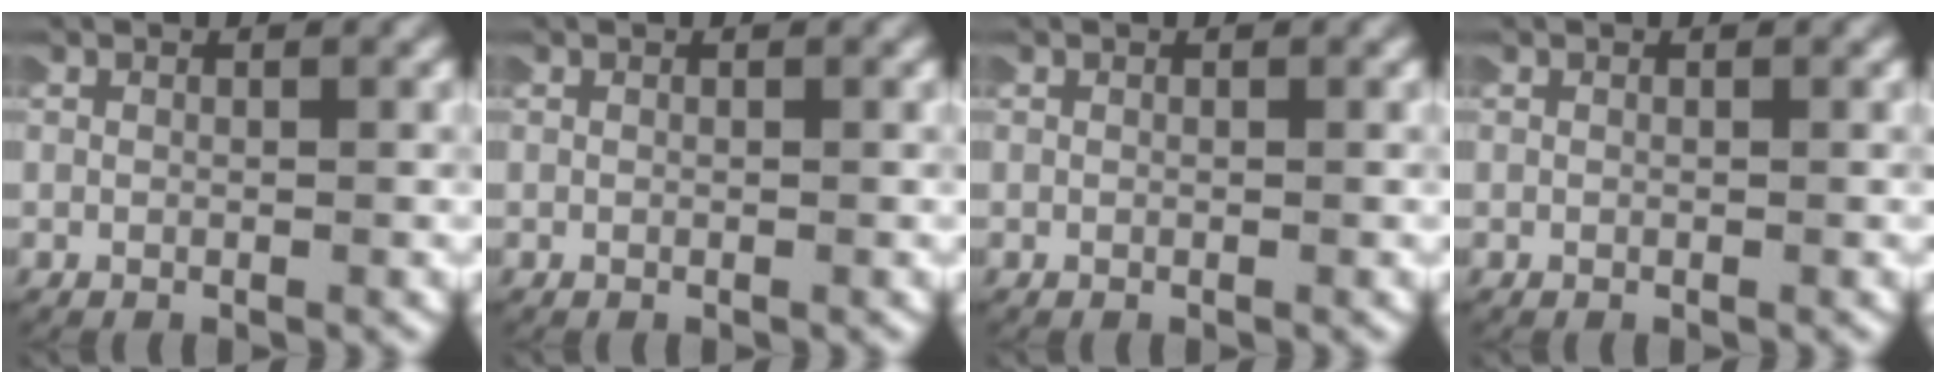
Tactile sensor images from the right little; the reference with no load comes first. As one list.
[{"total": 0.0}, {"total": 0.0}, {"total": 0.0}]